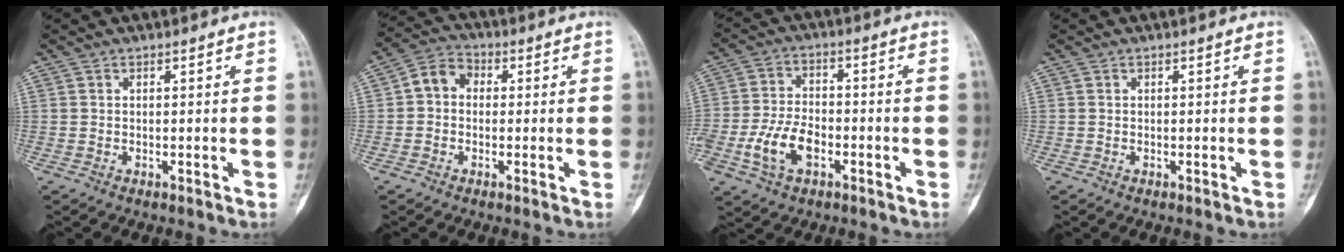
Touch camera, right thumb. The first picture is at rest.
{"total": 5.7, "force": [0.1, 4.7, 3.3], "torque": [-0.040, 0.020, -0.011]}
{"total": 9.4, "force": [-3.5, 5.7, 6.6], "torque": [-0.132, 0.020, -0.065]}
{"total": 0.0}